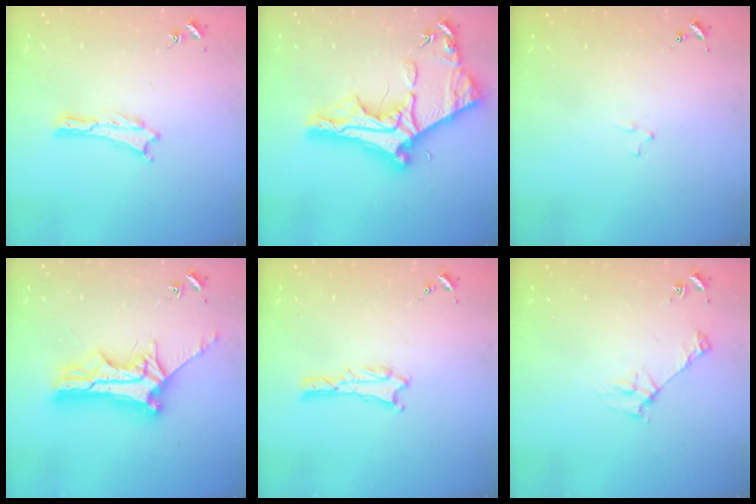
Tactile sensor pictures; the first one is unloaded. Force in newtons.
{"total": 11.4, "press": 11.3, "slide": 1.0}
{"total": 2.1, "press": 2.1, "slide": 0.2}
{"total": 10.8, "press": 10.8, "slide": 0.6}
{"total": 1.3, "press": 1.3, "slide": 0.3}
{"total": 2.8, "press": 2.8, "slide": 0.3}